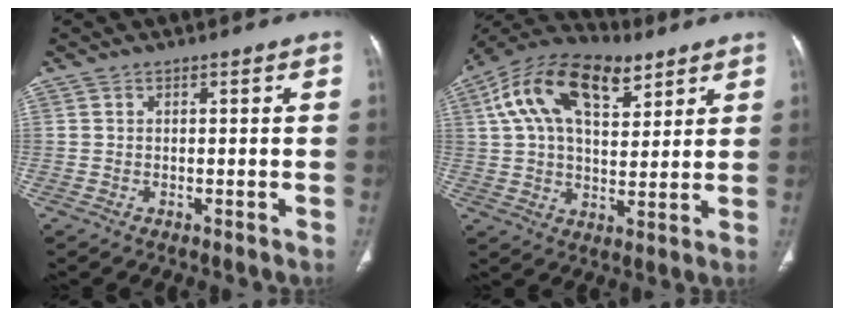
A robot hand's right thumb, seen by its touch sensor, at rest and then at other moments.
{"total": 19.4, "force": [8.8, 10.5, 13.8], "torque": [-0.226, 0.003, 0.147]}